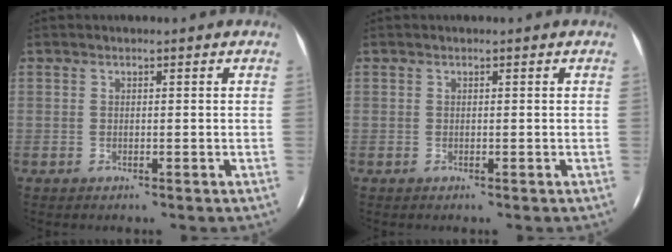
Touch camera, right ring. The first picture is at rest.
{"total": 0.0}